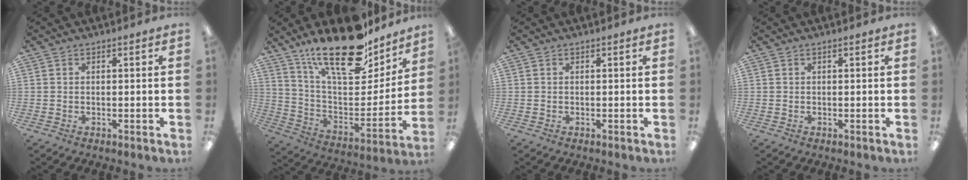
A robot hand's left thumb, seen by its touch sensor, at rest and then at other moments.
{"total": 24.1, "force": [18.0, 8.8, 13.4], "torque": [-0.214, -0.110, 0.310]}
{"total": 0.0}
{"total": 0.0}